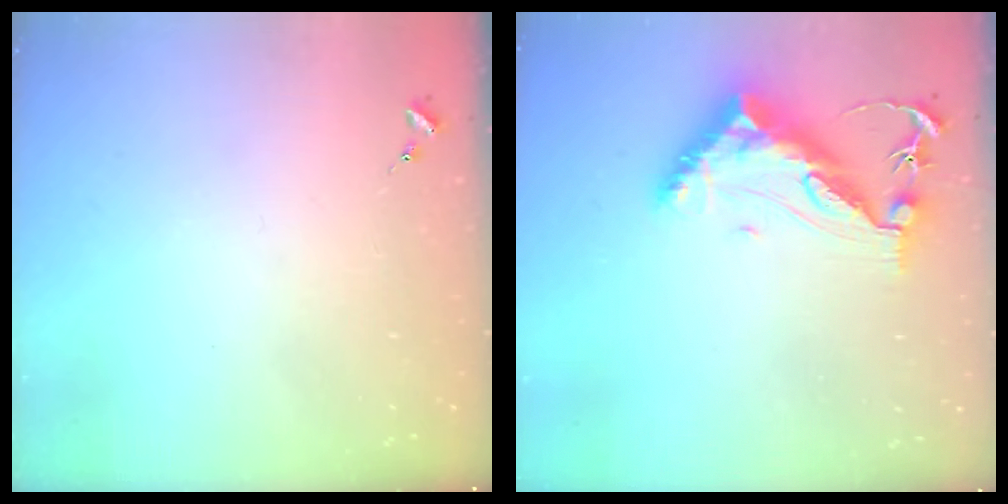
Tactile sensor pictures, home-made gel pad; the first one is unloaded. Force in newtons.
{"total": 13.0, "press": 12.9, "slide": 0.7}